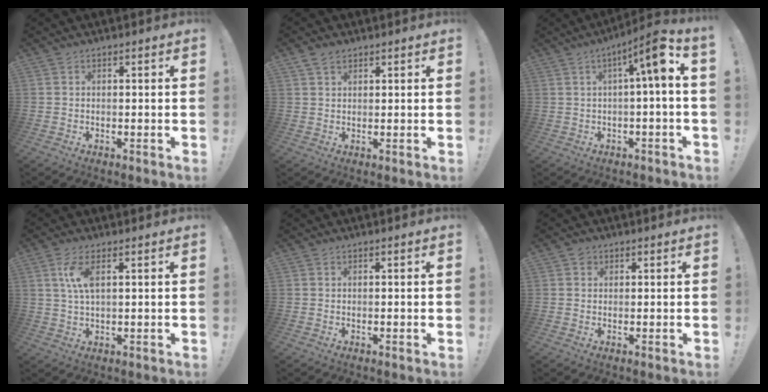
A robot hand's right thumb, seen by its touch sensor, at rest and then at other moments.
{"total": 2.9, "force": [2.1, 1.6, 1.1], "torque": [-0.016, -0.007, 0.040]}
{"total": 9.6, "force": [2.0, 0.4, 9.3], "torque": [-0.142, -0.012, 0.024]}
{"total": 6.5, "force": [2.0, 2.5, 5.7], "torque": [-0.111, 0.000, 0.033]}
{"total": 0.0}
{"total": 1.6, "force": [1.0, 1.2, 0.4], "torque": [-0.002, -0.003, 0.017]}